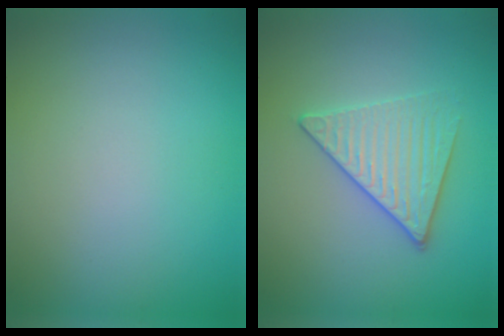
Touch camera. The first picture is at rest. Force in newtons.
{"total": 3.6, "press": 3.4, "slide": 1.3}